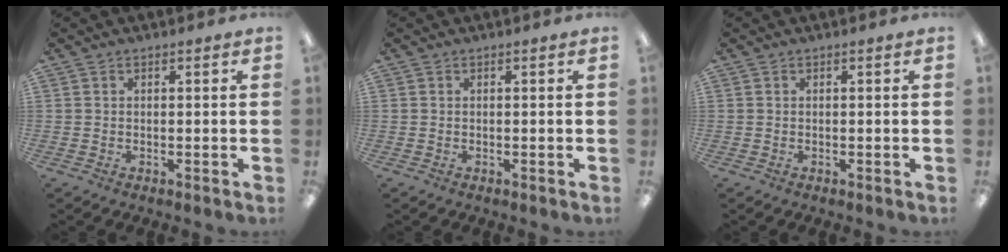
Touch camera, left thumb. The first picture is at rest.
{"total": 0.0}
{"total": 0.0}